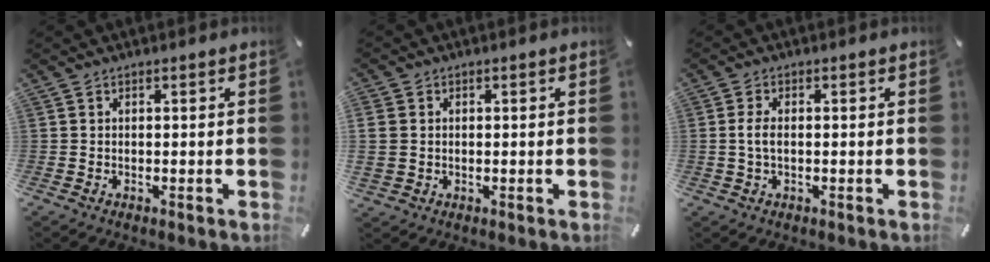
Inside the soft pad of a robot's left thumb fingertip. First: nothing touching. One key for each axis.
{"total": 3.2, "fx": 0.3, "fy": 3.0, "fz": 1.2, "tx": -0.023, "ty": 0.007, "tz": 0.007}
{"total": 3.0, "fx": -0.1, "fy": 1.5, "fz": 2.5, "tx": -0.055, "ty": 0.004, "tz": -0.004}